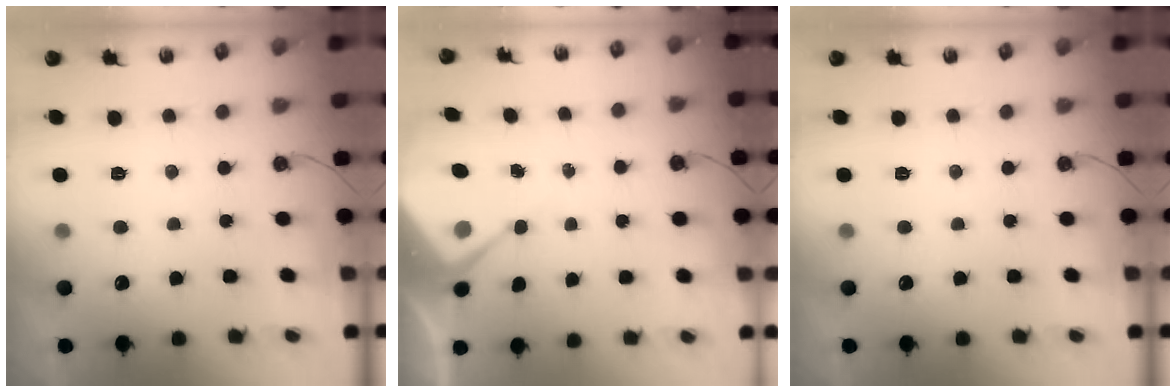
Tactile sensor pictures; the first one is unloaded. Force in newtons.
{"total": 6.2, "press": 6.1, "slide": 0.7}
{"total": 0.0}